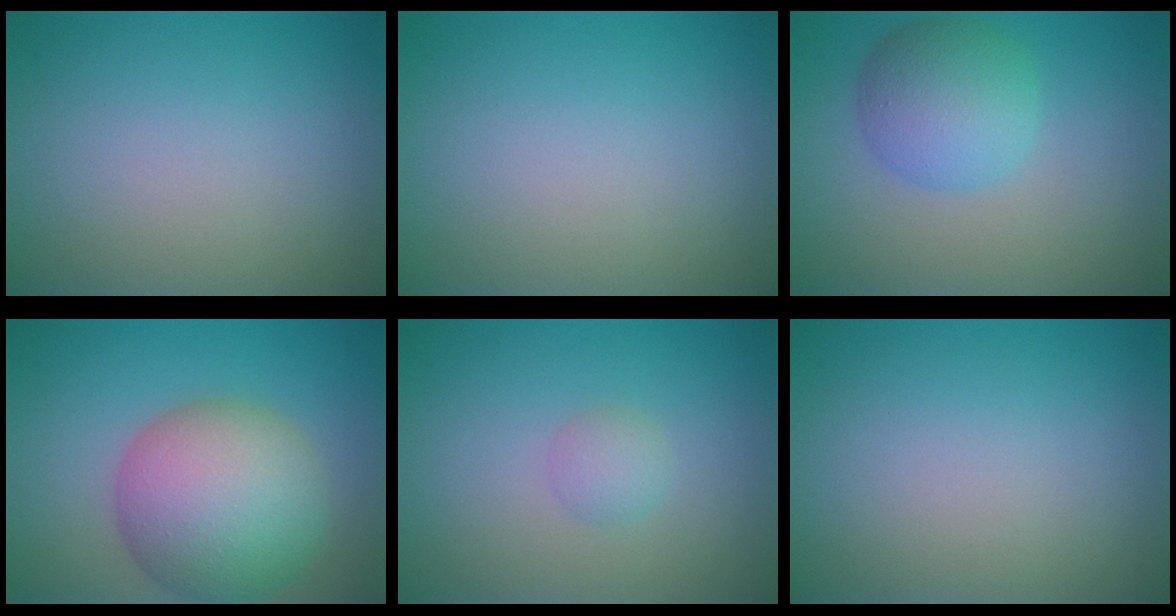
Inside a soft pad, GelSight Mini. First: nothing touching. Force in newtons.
{"total": 0.0}
{"total": 5.0, "press": 5.0, "slide": 0.2}
{"total": 9.8, "press": 9.8, "slide": 0.5}
{"total": 1.3, "press": 1.3, "slide": 0.1}
{"total": 0.0}